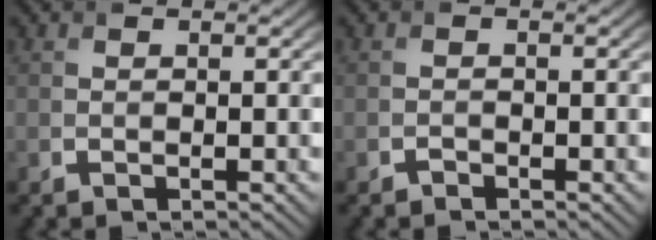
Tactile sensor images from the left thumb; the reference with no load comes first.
{"total": 0.6, "force": [-0.6, 0.2, 0.1], "torque": [0.000, -0.001, -0.011]}